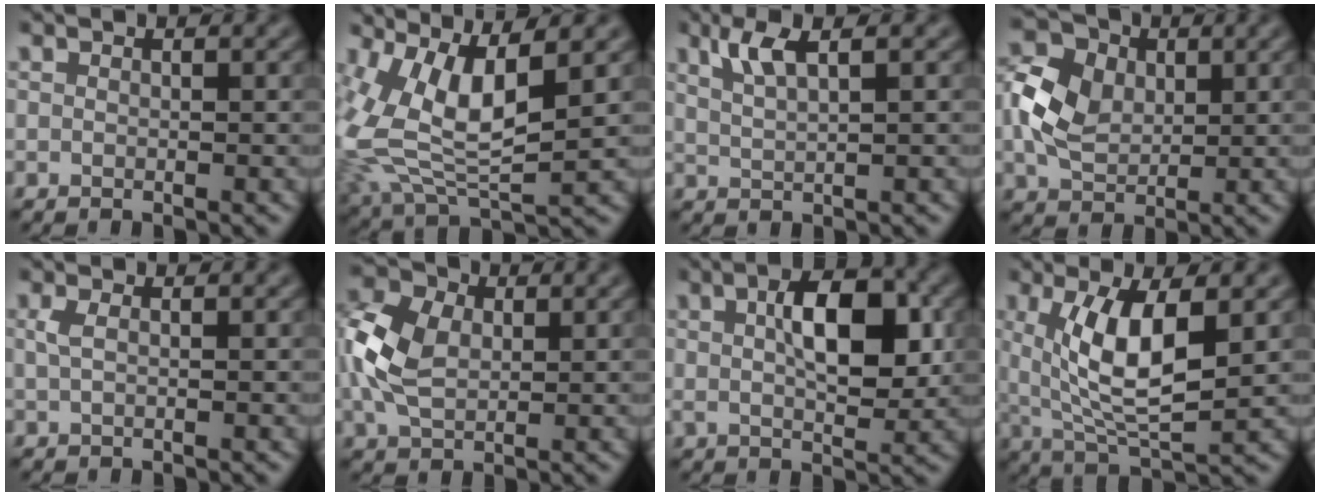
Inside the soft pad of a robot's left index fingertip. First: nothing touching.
{"total": 9.1, "force": [2.1, 3.7, 8.0], "torque": [-0.183, -0.008, 0.044]}
{"total": 3.0, "force": [1.6, 0.8, 2.4], "torque": [-0.046, 0.002, 0.031]}
{"total": 5.9, "force": [0.5, 4.5, 3.7], "torque": [-0.086, 0.010, 0.005]}
{"total": 1.1, "force": [0.2, 0.4, 1.0], "torque": [-0.024, 0.001, 0.004]}
{"total": 6.4, "force": [0.4, 4.5, 4.5], "torque": [-0.112, 0.006, 0.004]}
{"total": 7.0, "force": [1.3, 3.2, 6.1], "torque": [-0.101, 0.006, 0.022]}
{"total": 7.7, "force": [1.4, 2.9, 7.0], "torque": [-0.142, -0.014, 0.032]}